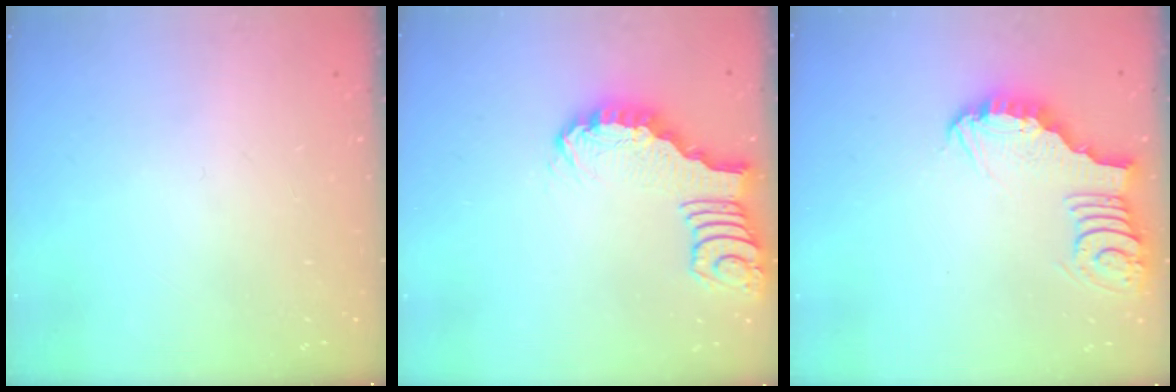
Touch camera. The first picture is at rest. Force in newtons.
{"total": 2.4, "press": 2.4, "slide": 0.2}
{"total": 3.4, "press": 3.4, "slide": 0.4}